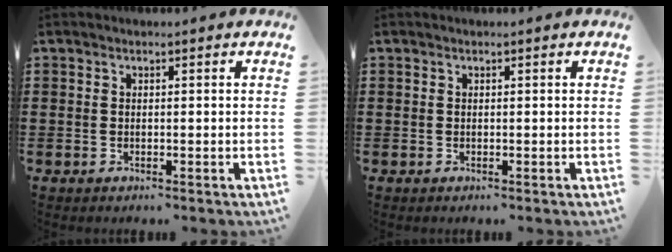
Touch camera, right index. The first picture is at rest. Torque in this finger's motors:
{"motor_torque": [0.40, 0.04, 0.00, 0.00]}